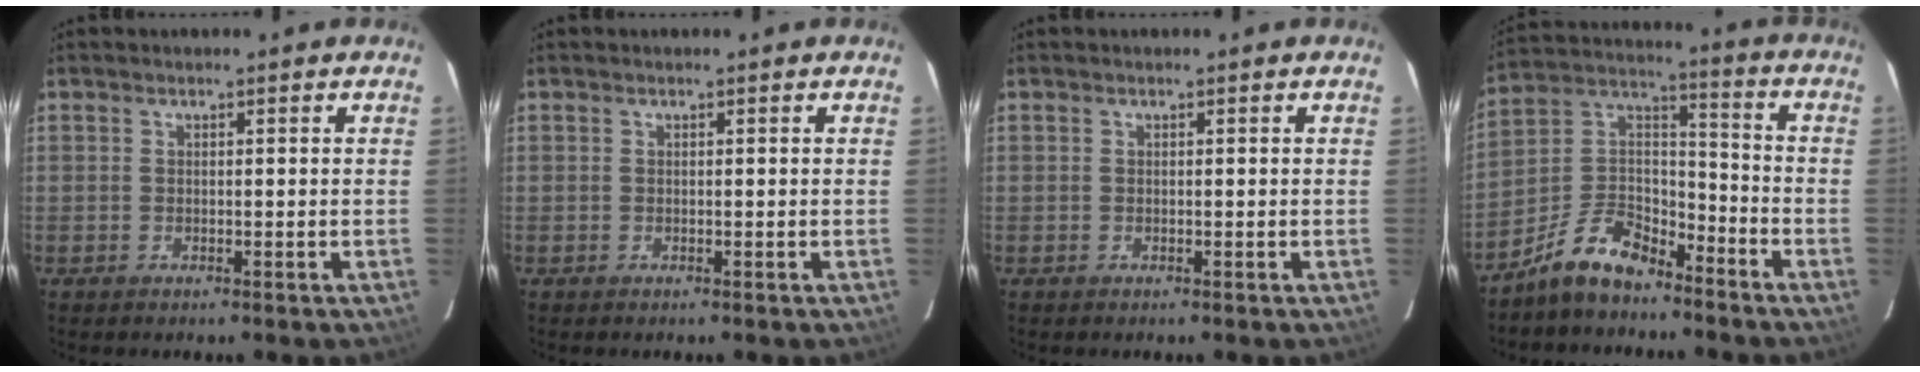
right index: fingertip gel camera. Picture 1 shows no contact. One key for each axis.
{"total": 0.0}
{"total": 0.0}
{"total": 11.8, "fx": -8.9, "fy": 5.4, "fz": 5.7, "tx": -0.130, "ty": 0.047, "tz": -0.165}